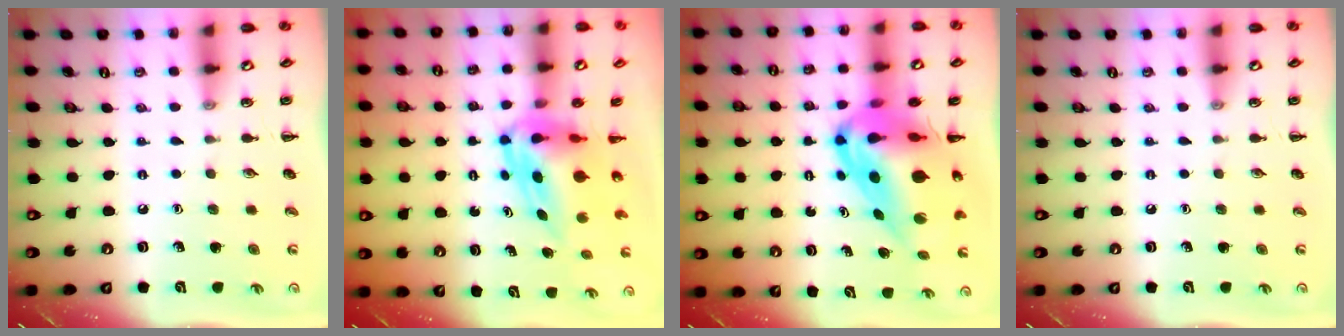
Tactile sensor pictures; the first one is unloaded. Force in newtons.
{"total": 7.5, "press": 7.2, "slide": 2.4}
{"total": 16.9, "press": 16.1, "slide": 5.3}
{"total": 0.0}